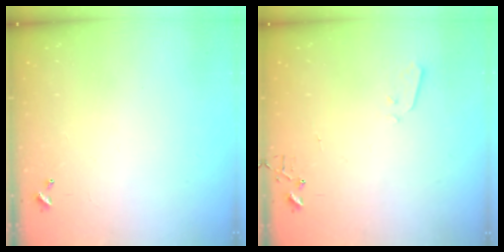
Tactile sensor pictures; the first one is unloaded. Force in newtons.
{"total": 3.0, "press": 2.9, "slide": 0.7}